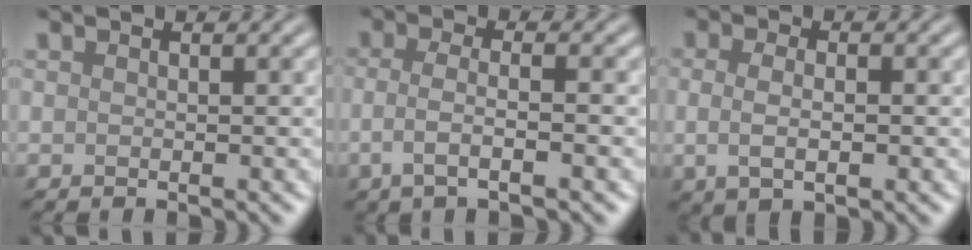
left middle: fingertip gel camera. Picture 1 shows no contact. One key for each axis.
{"total": 3.7, "fx": -1.0, "fy": 1.1, "fz": 3.4, "tx": -0.058, "ty": -0.003, "tz": -0.027}
{"total": 3.2, "fx": -0.2, "fy": 1.6, "fz": 2.8, "tx": -0.048, "ty": -0.006, "tz": -0.002}